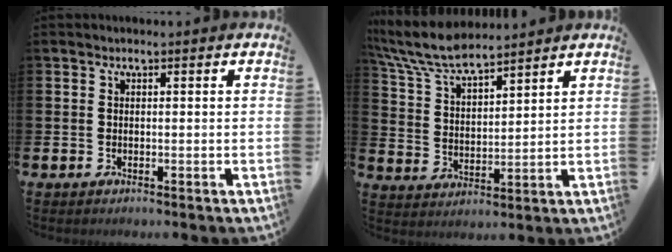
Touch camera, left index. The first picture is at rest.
{"total": 7.6, "force": [7.0, 1.4, 2.7], "torque": [-0.078, -0.037, 0.125]}